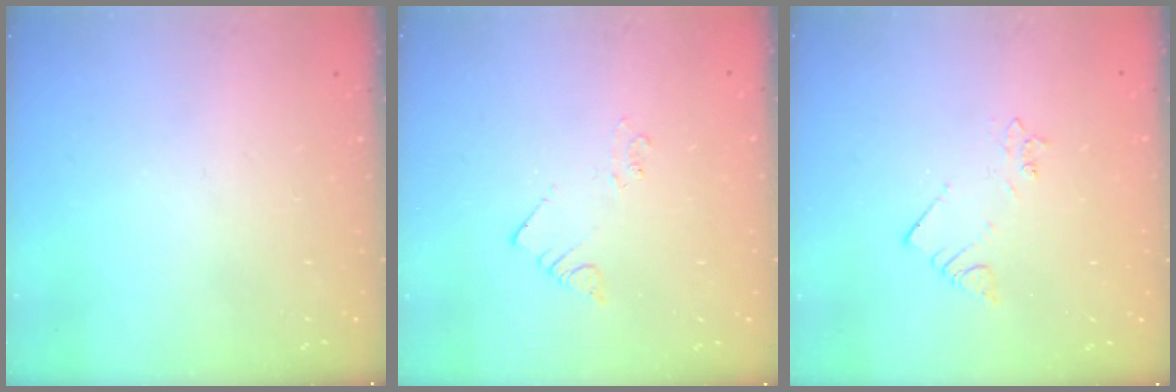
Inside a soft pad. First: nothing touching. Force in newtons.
{"total": 2.2, "press": 2.2, "slide": 0.1}
{"total": 2.1, "press": 2.1, "slide": 0.4}